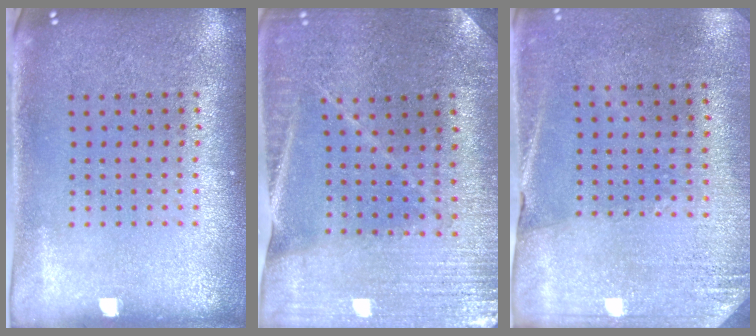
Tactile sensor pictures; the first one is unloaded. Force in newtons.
{"total": 1.4, "press": 1.4, "slide": 0.2}
{"total": 2.6, "press": 2.3, "slide": 1.1}